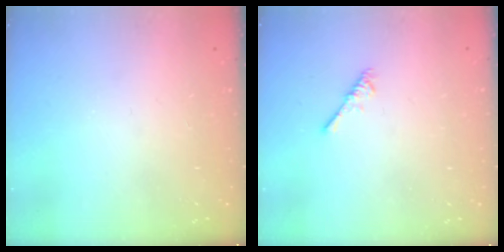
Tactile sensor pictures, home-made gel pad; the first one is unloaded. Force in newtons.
{"total": 2.2, "press": 2.1, "slide": 0.5}